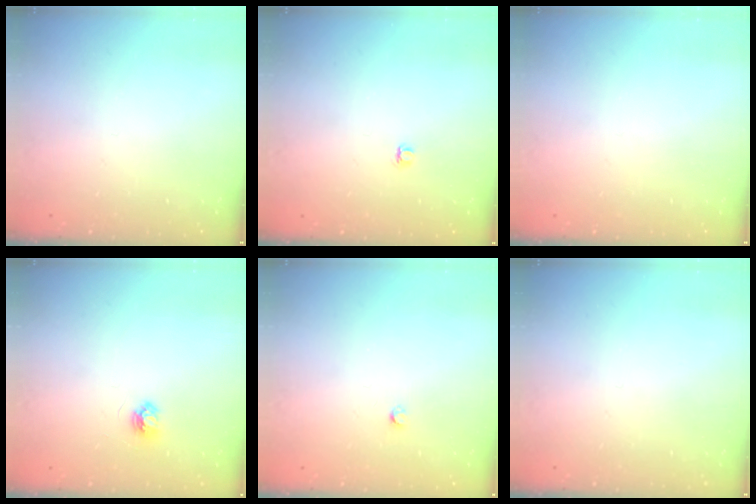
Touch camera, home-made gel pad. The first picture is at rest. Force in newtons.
{"total": 3.8, "press": 3.8, "slide": 0.5}
{"total": 0.0}
{"total": 3.7, "press": 3.7, "slide": 0.5}
{"total": 2.5, "press": 2.5, "slide": 0.4}
{"total": 0.0}